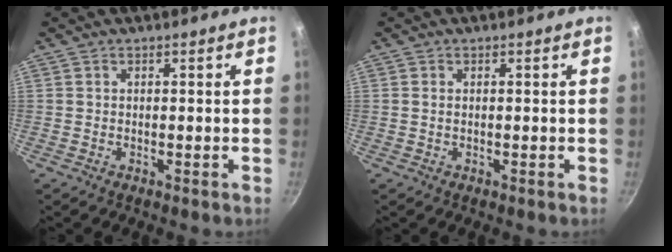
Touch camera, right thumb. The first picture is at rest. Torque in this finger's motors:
{"motor_torque": [-0.02, 0.02, -0.24, 0.15, 0.01]}